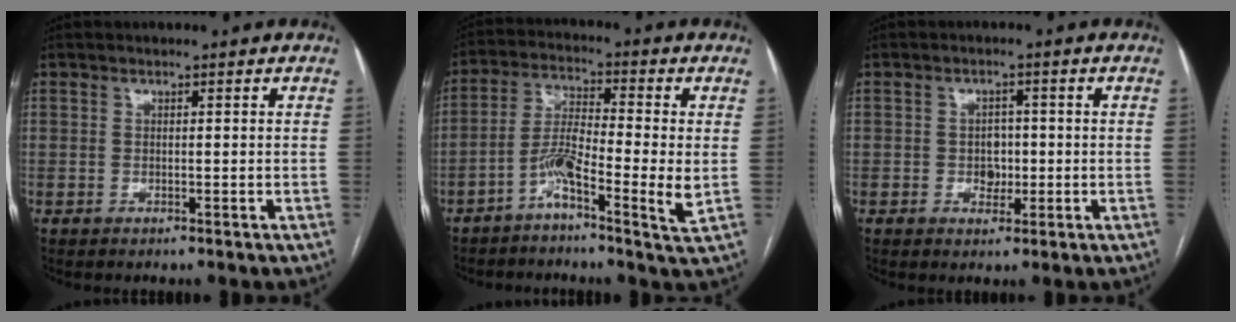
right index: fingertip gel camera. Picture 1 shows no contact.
{"total": 8.4, "force": [-2.7, 0.7, 7.9], "torque": [-0.153, 0.007, -0.060]}
{"total": 3.0, "force": [-0.4, 2.4, 1.9], "torque": [-0.022, 0.007, -0.003]}